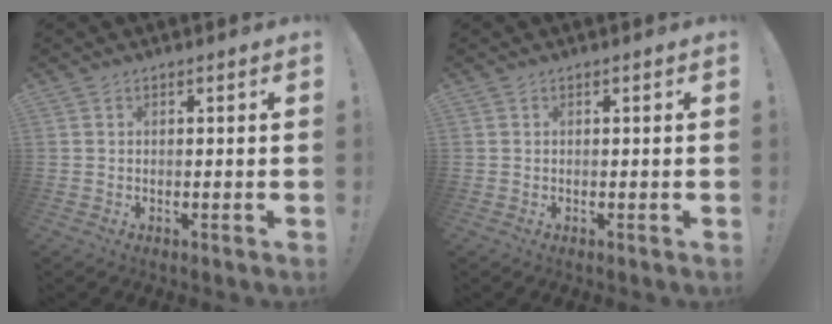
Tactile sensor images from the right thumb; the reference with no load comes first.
{"total": 0.0}